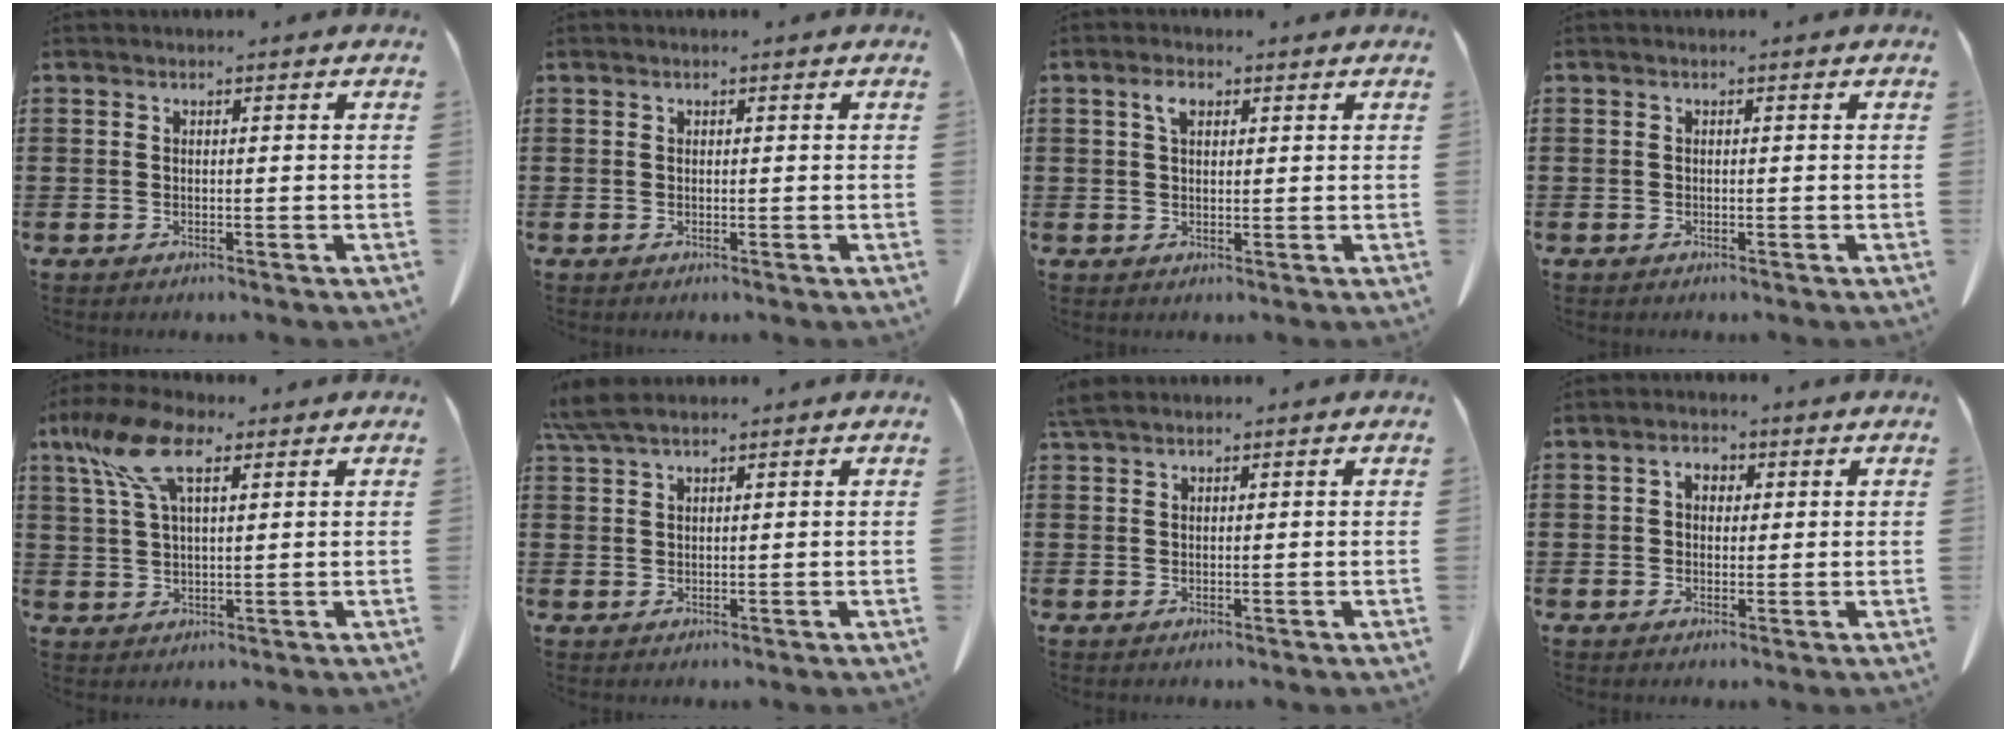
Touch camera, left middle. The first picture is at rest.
{"total": 0.0}
{"total": 2.9, "force": [1.4, 1.5, 2.1], "torque": [-0.039, 0.002, 0.024]}
{"total": 0.0}
{"total": 9.8, "force": [5.3, 3.6, 7.4], "torque": [-0.177, -0.004, 0.092]}
{"total": 4.1, "force": [3.2, 0.8, 2.4], "torque": [-0.056, -0.001, 0.062]}
{"total": 1.9, "force": [1.5, 0.3, 1.0], "torque": [-0.024, -0.001, 0.030]}
{"total": 2.8, "force": [0.9, 1.9, 1.9], "torque": [-0.037, 0.005, 0.013]}